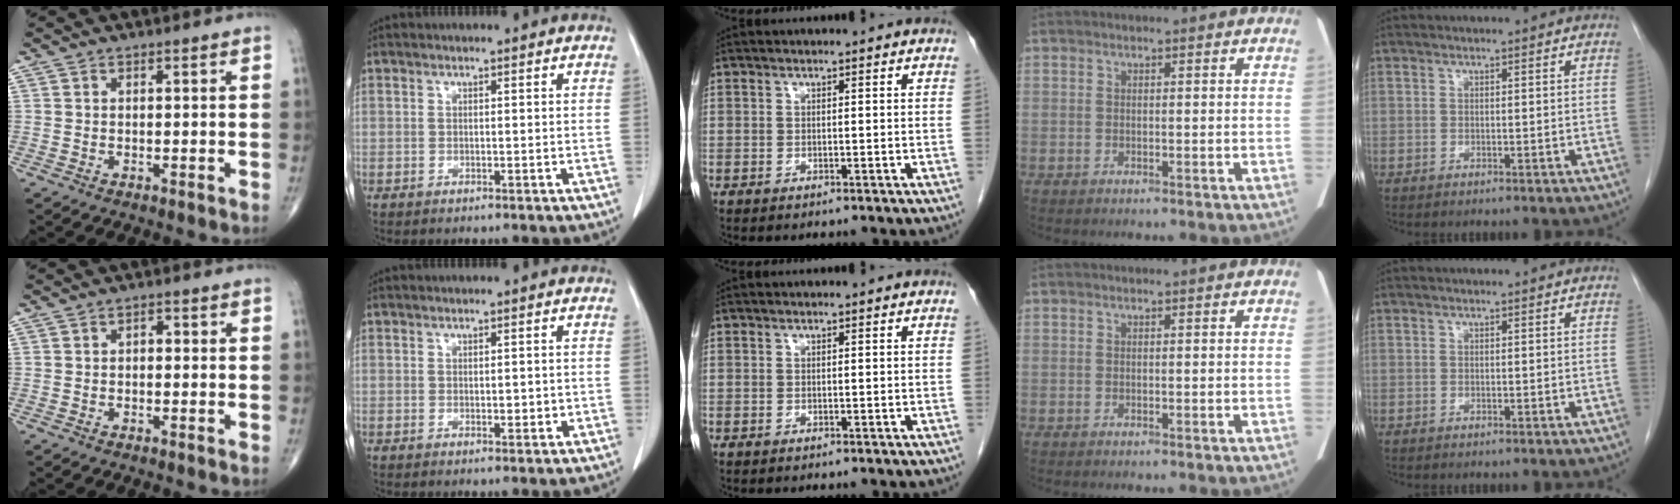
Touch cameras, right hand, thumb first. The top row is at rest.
{"thumb": {"total": 1.7, "force": [0.0, 1.1, 1.3], "torque": [-0.013, 0.006, -0.006]}, "index": {"total": 1.5, "force": [-0.1, 0.5, 1.4], "torque": [-0.019, -0.003, 0.004]}}